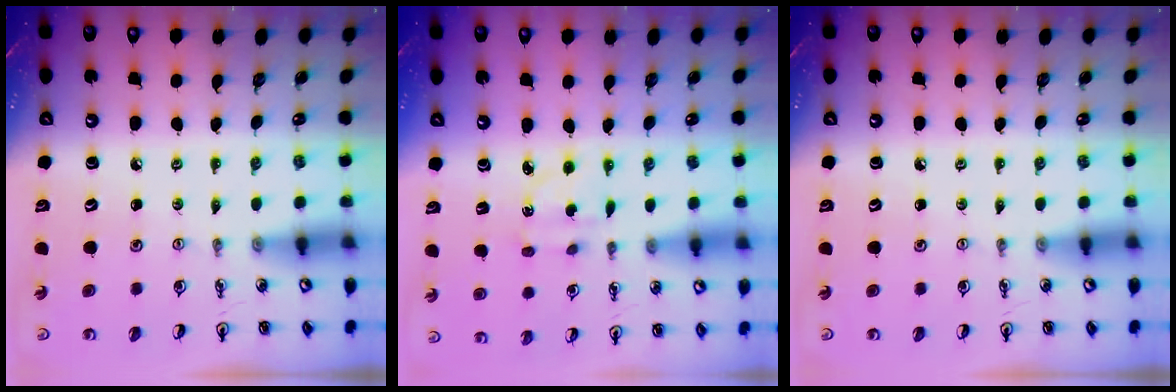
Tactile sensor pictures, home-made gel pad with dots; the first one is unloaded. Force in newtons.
{"total": 2.3, "press": 2.2, "slide": 0.6}
{"total": 0.0}